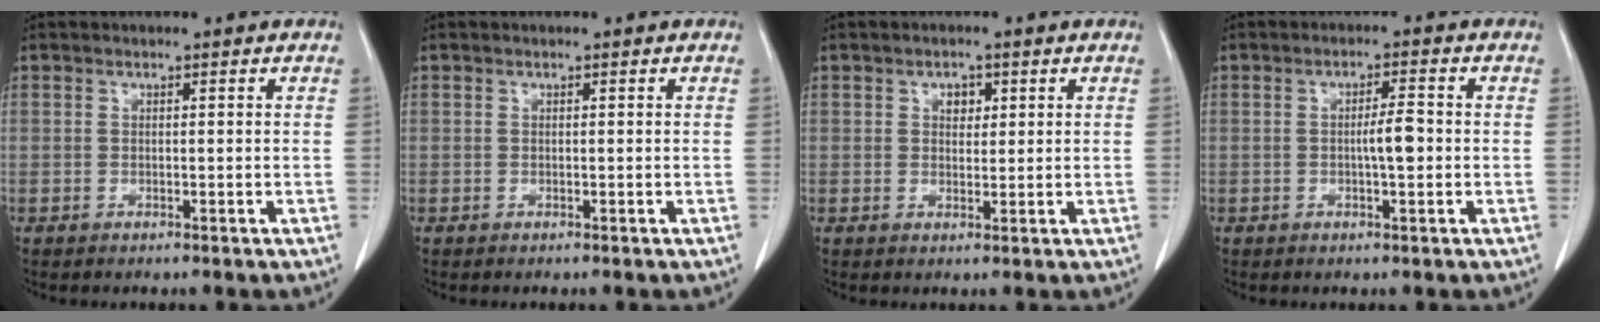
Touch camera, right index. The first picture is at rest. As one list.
[{"total": 0.0}, {"total": 2.2, "force": [0.9, 1.5, 1.3], "torque": [-0.016, 0.002, 0.013]}, {"total": 3.3, "force": [-0.4, 0.4, 3.3], "torque": [-0.054, 0.002, -0.008]}]